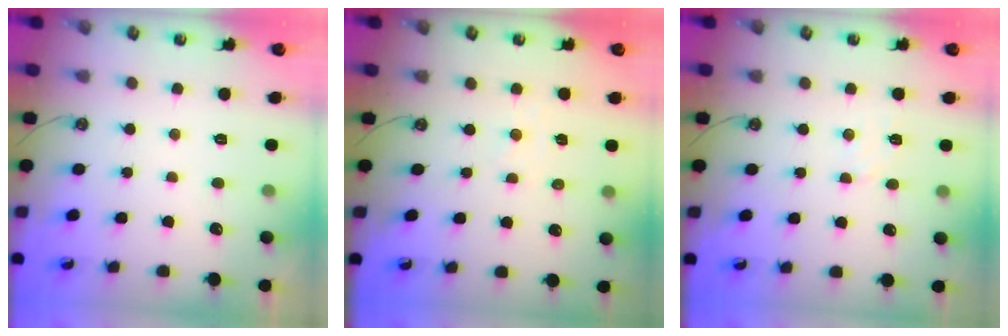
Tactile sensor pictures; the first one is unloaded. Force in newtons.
{"total": 1.9, "press": 1.9, "slide": 0.3}
{"total": 5.2, "press": 5.2, "slide": 0.8}